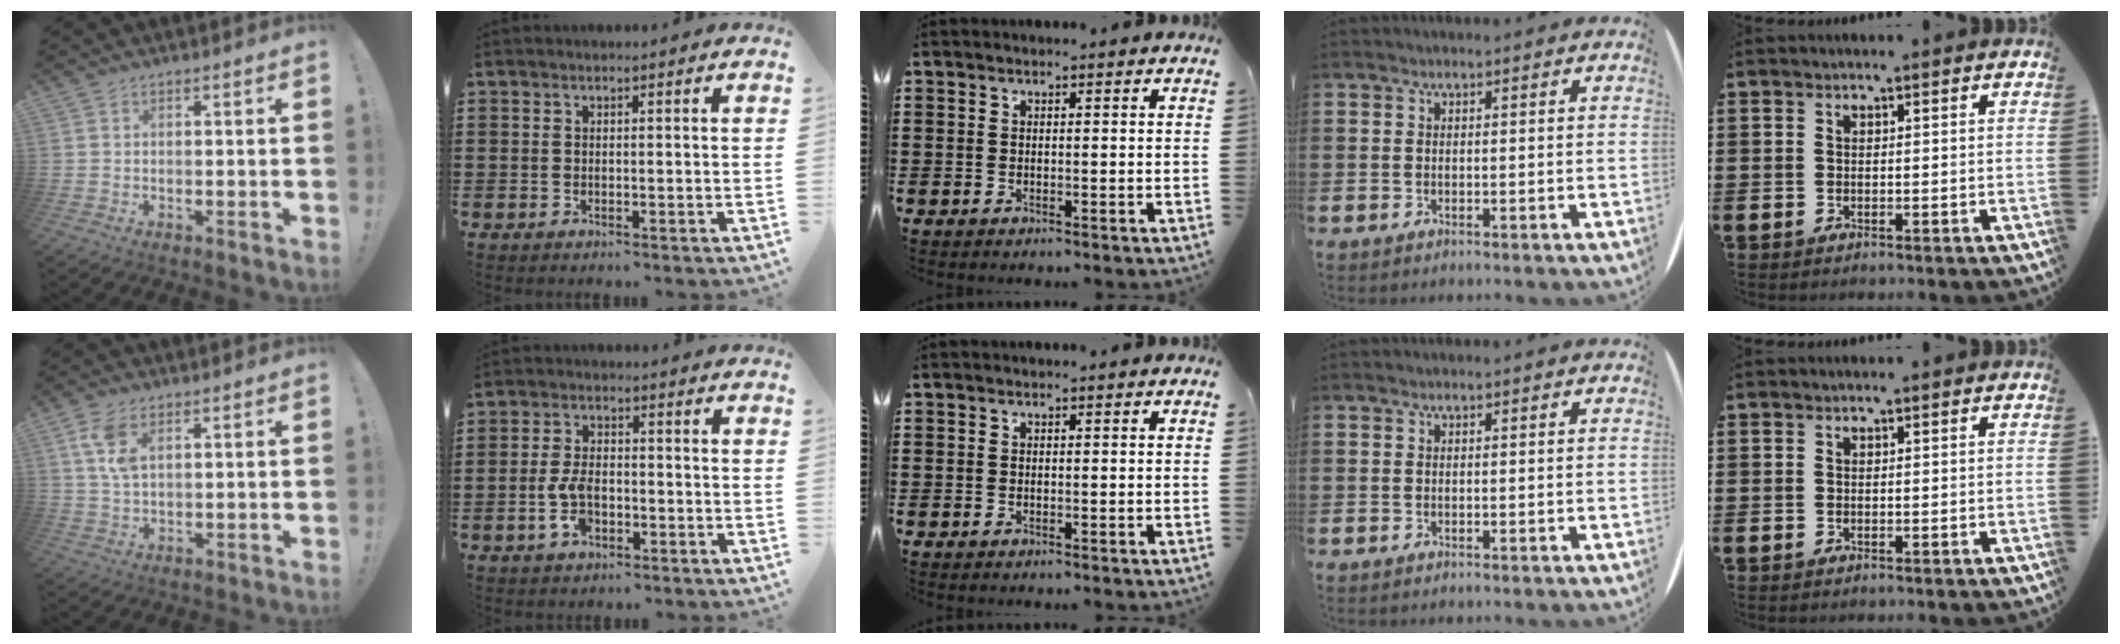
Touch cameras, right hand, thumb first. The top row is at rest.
{"thumb": {"total": 6.9, "force": [2.9, 3.2, 5.3], "torque": [-0.098, -0.008, 0.052]}, "index": {"total": 5.3, "force": [-1.7, 2.8, 4.2], "torque": [-0.102, -0.002, -0.036]}}